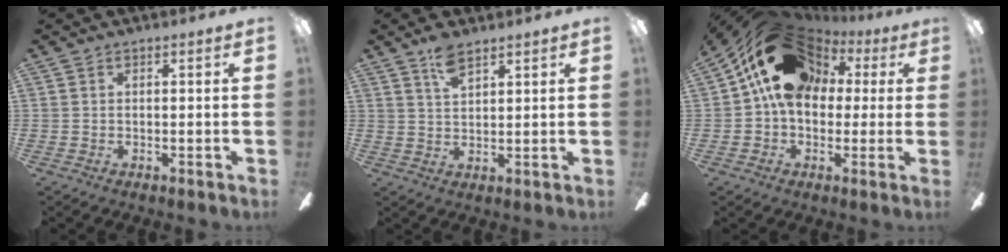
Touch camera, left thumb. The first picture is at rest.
{"total": 5.4, "force": [3.8, 2.2, 3.2], "torque": [-0.056, -0.011, 0.068]}
{"total": 19.6, "force": [7.1, 14.3, 11.5], "torque": [-0.192, -0.012, 0.134]}